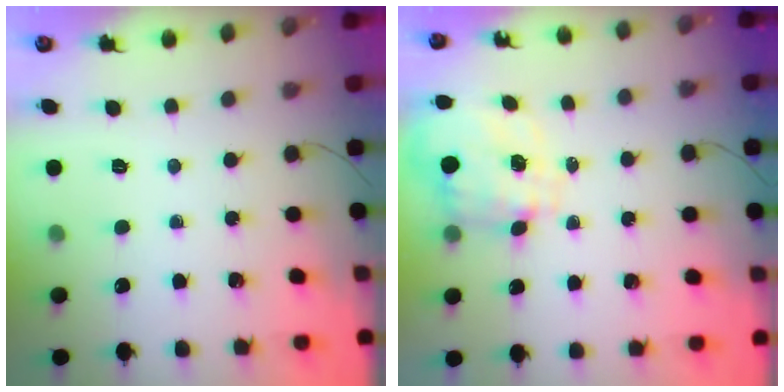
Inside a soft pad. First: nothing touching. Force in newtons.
{"total": 3.5, "press": 3.2, "slide": 1.4}